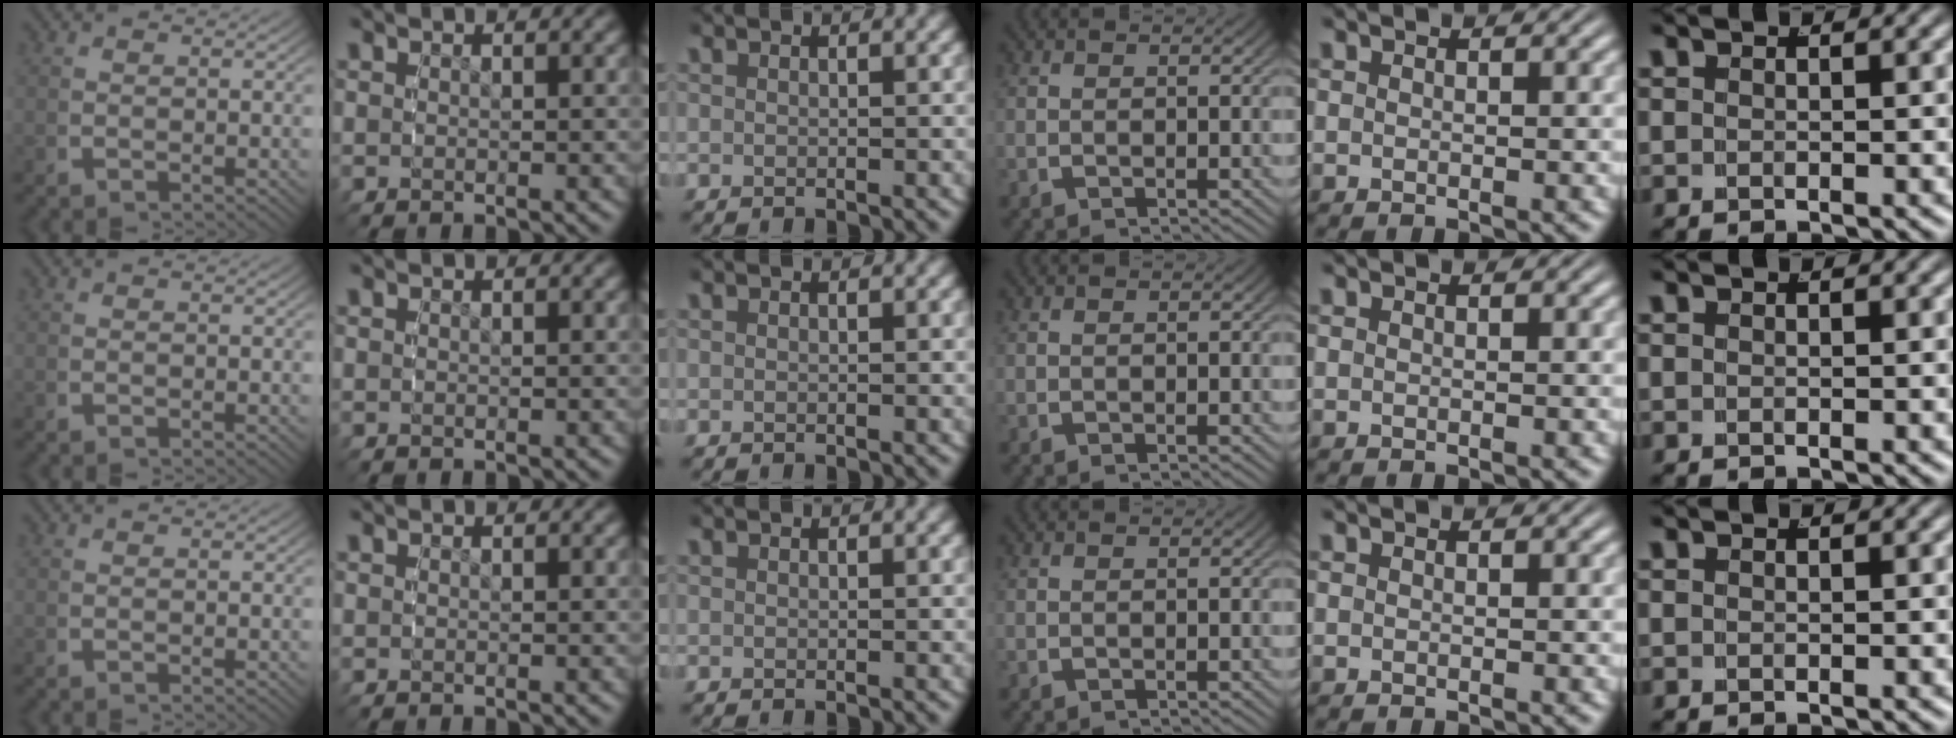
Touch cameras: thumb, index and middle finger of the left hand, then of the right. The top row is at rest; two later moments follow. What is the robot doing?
{"motion": "reach", "object": "jewelry box"}